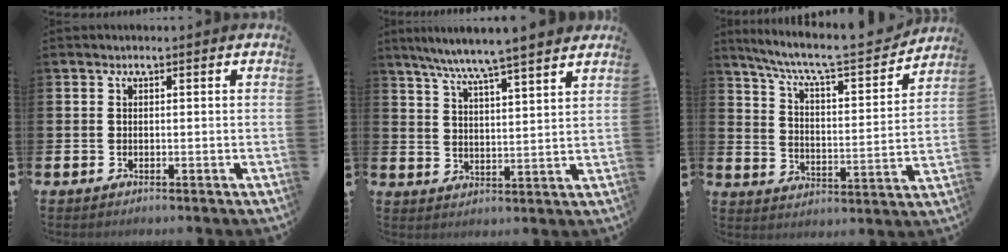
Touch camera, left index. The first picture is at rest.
{"total": 7.1, "force": [6.7, -0.6, 2.4], "torque": [-0.071, -0.037, 0.116]}
{"total": 8.1, "force": [7.3, 1.0, 3.4], "torque": [-0.091, -0.053, 0.118]}